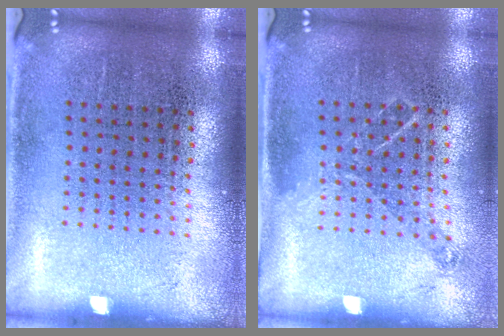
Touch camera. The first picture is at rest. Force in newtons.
{"total": 0.9, "press": 0.8, "slide": 0.3}